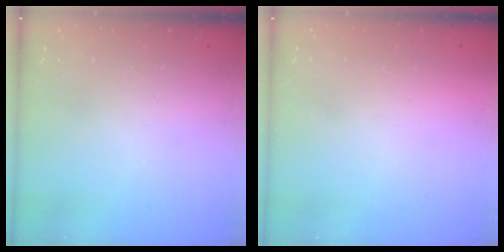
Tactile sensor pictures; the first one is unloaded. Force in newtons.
{"total": 1.5, "press": 1.5, "slide": 0.1}